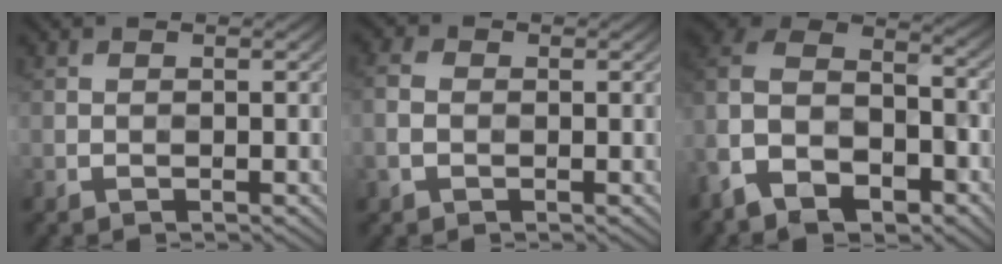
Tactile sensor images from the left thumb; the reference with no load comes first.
{"total": 2.7, "force": [-0.6, 2.1, 1.7], "torque": [-0.050, 0.001, -0.018]}
{"total": 13.2, "force": [-7.6, 7.9, 7.3], "torque": [-0.189, -0.038, -0.130]}